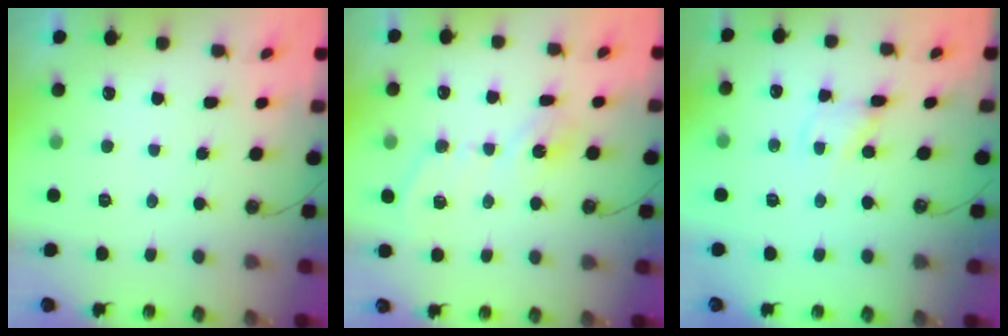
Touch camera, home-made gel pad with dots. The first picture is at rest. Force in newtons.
{"total": 9.4, "press": 9.4, "slide": 0.3}
{"total": 1.7, "press": 1.7, "slide": 0.1}